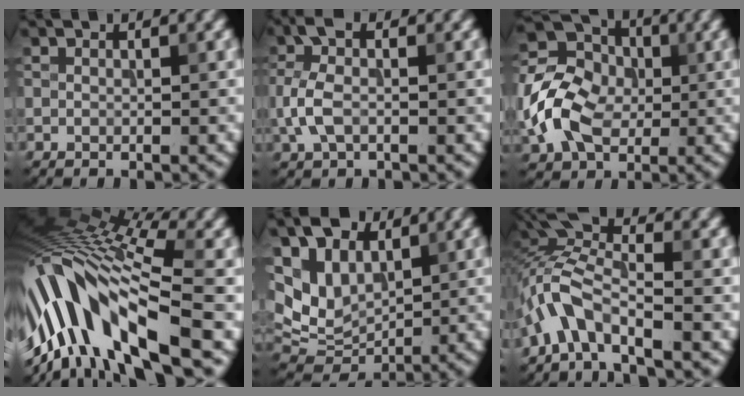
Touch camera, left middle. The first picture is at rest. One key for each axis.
{"total": 3.8, "fx": -0.5, "fy": 2.1, "fz": 3.1, "tx": -0.082, "ty": 0.007, "tz": -0.018}
{"total": 8.9, "fx": -1.1, "fy": 6.7, "fz": 5.6, "tx": -0.132, "ty": 0.001, "tz": -0.025}
{"total": 13.9, "fx": -3.4, "fy": 5.0, "fz": 12.5, "tx": -0.248, "ty": 0.019, "tz": -0.052}
{"total": 8.1, "fx": 3.8, "fy": 5.6, "fz": 4.4, "tx": -0.107, "ty": 0.019, "tz": 0.071}
{"total": 5.1, "fx": -2.2, "fy": 2.0, "fz": 4.2, "tx": -0.079, "ty": 0.013, "tz": -0.052}